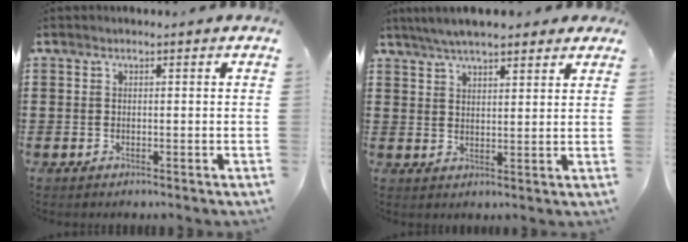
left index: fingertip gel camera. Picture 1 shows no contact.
{"total": 5.3, "force": [4.6, 1.0, 2.5], "torque": [-0.059, -0.003, 0.084]}